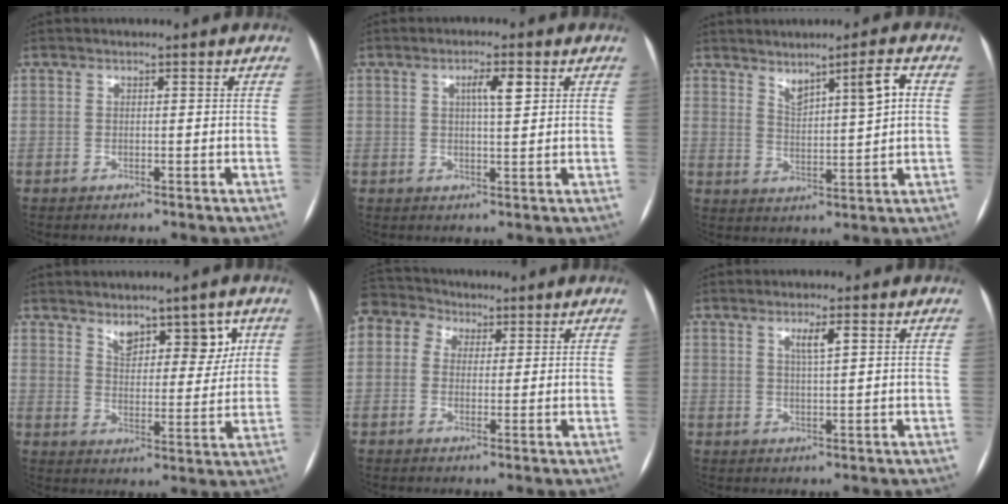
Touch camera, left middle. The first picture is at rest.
{"total": 3.7, "force": [1.4, 0.6, 3.4], "torque": [-0.057, 0.004, 0.021]}
{"total": 6.3, "force": [2.7, 0.4, 5.7], "torque": [-0.093, 0.003, 0.049]}
{"total": 8.2, "force": [5.0, 3.6, 5.4], "torque": [-0.059, -0.002, 0.078]}
{"total": 14.2, "force": [6.4, 11.4, 5.6], "torque": [-0.172, 0.082, 0.117]}
{"total": 2.7, "force": [1.2, 0.2, 2.5], "torque": [-0.045, 0.000, 0.020]}